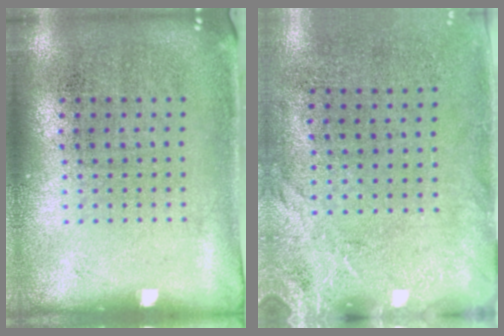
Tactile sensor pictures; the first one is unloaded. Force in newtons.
{"total": 2.6, "press": 2.0, "slide": 1.6}